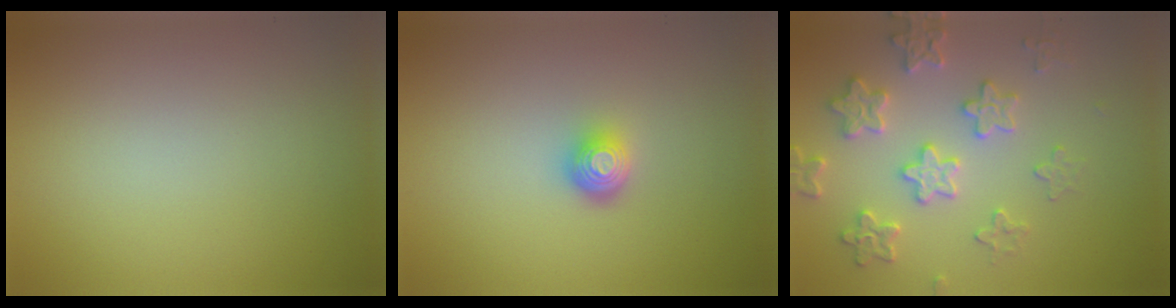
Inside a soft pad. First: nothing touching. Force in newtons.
{"total": 2.2, "press": 1.5, "slide": 1.6}
{"total": 3.8, "press": 3.7, "slide": 0.8}